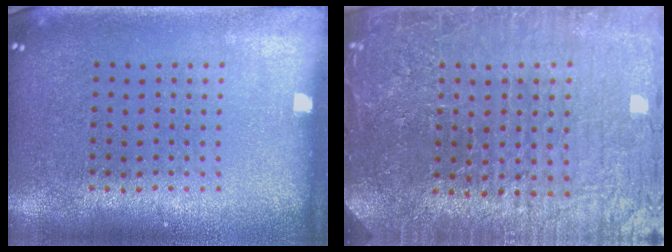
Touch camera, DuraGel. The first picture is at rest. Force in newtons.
{"total": 5.5, "press": 5.0, "slide": 2.4}